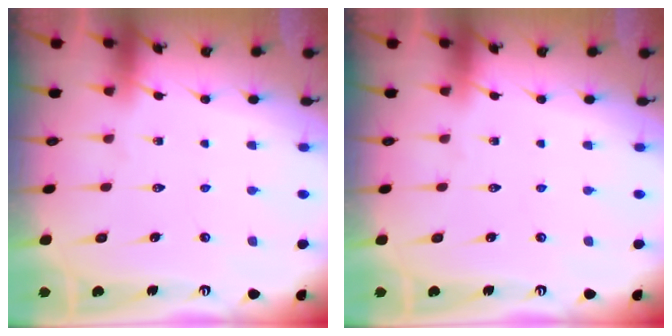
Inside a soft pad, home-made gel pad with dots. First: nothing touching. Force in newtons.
{"total": 0.0}